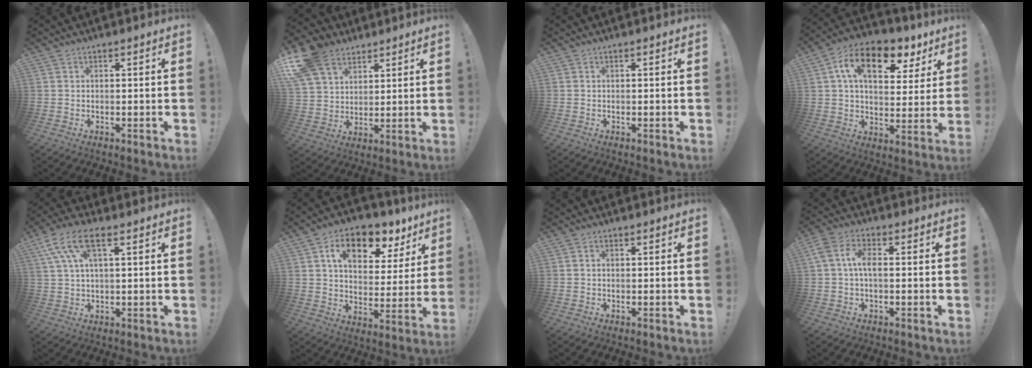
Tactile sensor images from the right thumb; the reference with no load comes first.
{"total": 14.2, "force": [8.4, 9.8, 5.9], "torque": [-0.124, -0.050, 0.164]}
{"total": 0.0}
{"total": 15.9, "force": [7.5, 8.7, 11.0], "torque": [-0.165, -0.032, 0.127]}
{"total": 11.2, "force": [5.1, 4.2, 9.0], "torque": [-0.166, -0.003, 0.097]}
{"total": 14.2, "force": [7.9, 7.8, 8.8], "torque": [-0.126, -0.041, 0.134]}
{"total": 0.6, "force": [-0.1, 0.5, 0.4], "torque": [-0.009, 0.003, -0.001]}
{"total": 7.0, "force": [0.1, 3.4, 6.1], "torque": [-0.129, 0.008, 0.005]}